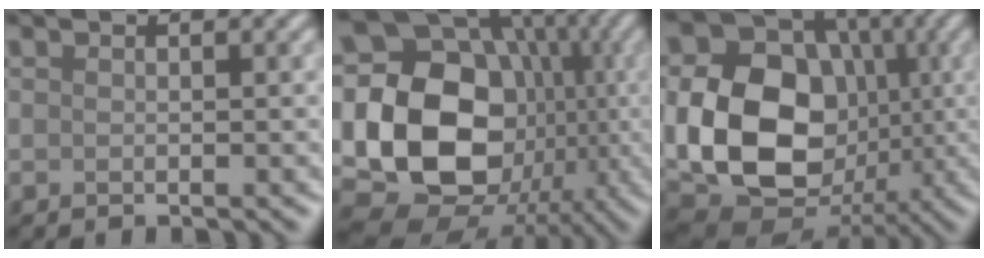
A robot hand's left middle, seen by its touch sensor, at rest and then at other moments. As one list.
[{"total": 20.6, "force": [-0.7, 17.5, 10.9], "torque": [-0.192, -0.006, -0.022]}, {"total": 16.3, "force": [-1.1, 13.3, 9.4], "torque": [-0.175, -0.018, -0.028]}]